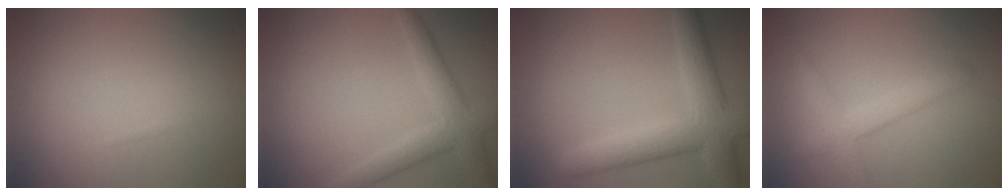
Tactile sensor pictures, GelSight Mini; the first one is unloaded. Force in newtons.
{"total": 3.5, "press": 3.5, "slide": 0.1}
{"total": 5.8, "press": 5.8, "slide": 0.3}
{"total": 2.7, "press": 2.6, "slide": 0.1}